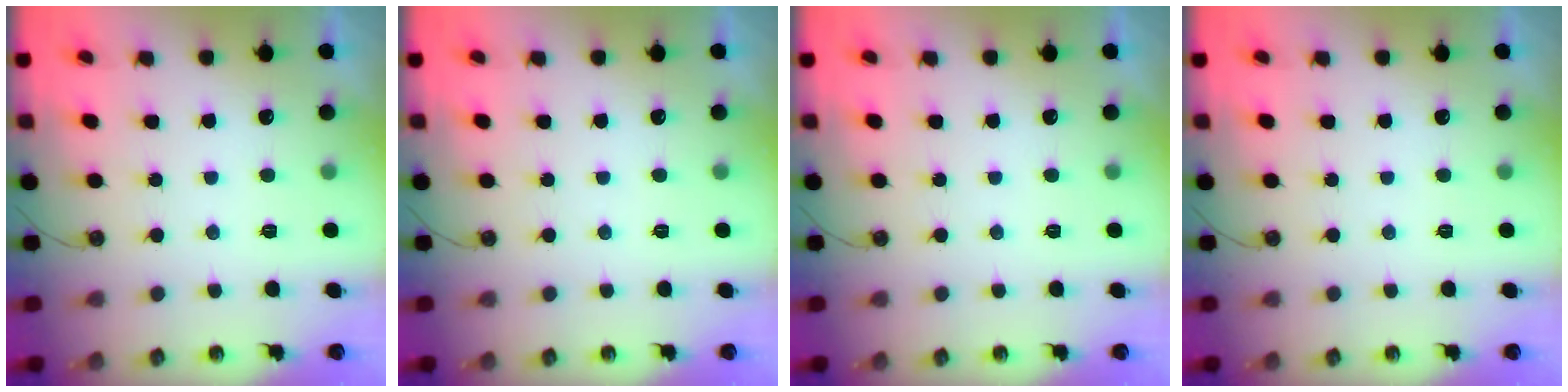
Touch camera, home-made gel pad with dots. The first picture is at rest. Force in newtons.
{"total": 0.0}
{"total": 0.0}
{"total": 0.0}